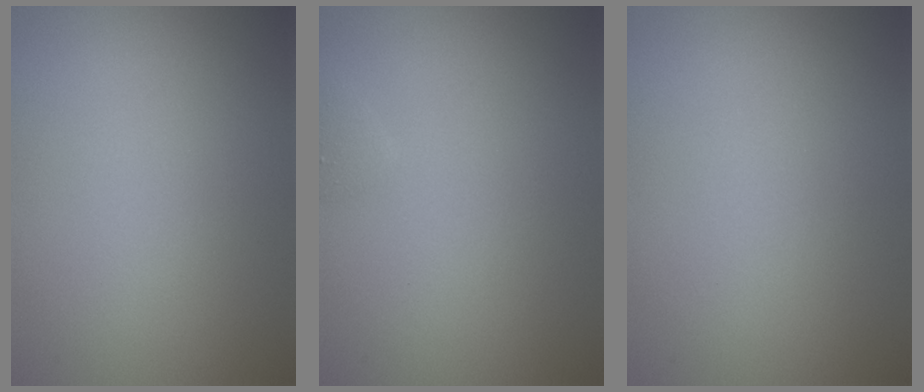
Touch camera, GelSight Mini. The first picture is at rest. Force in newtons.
{"total": 0.6, "press": 0.6, "slide": 0.1}
{"total": 0.0}